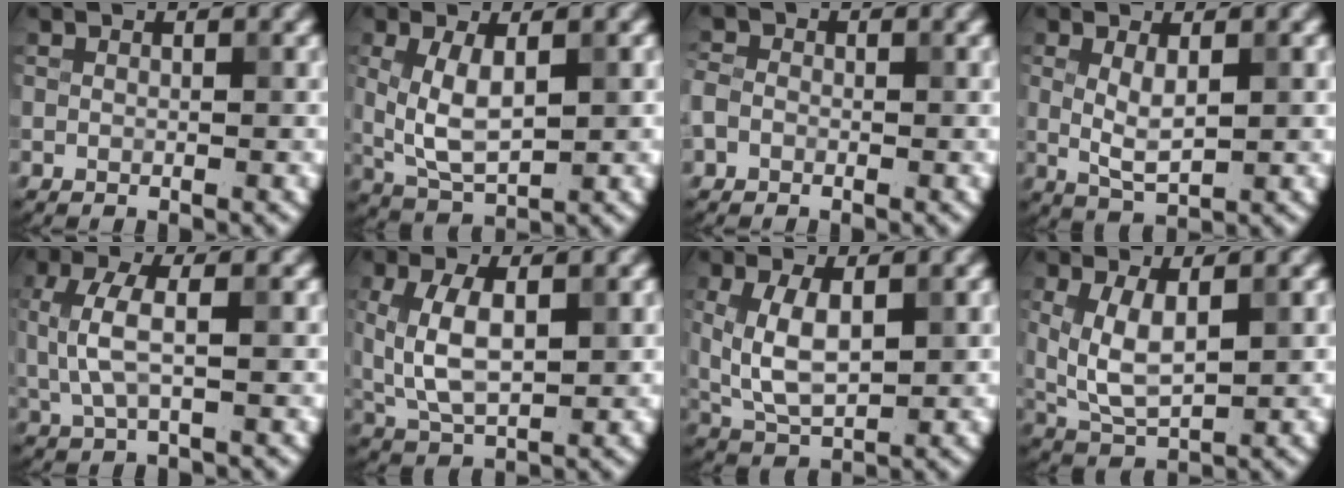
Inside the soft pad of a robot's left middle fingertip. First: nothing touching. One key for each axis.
{"total": 4.9, "fx": 0.6, "fy": 2.1, "fz": 4.4, "tx": -0.090, "ty": -0.002, "tz": 0.017}
{"total": 1.8, "fx": -0.7, "fy": 1.5, "fz": 0.7, "tx": -0.010, "ty": 0.000, "tz": -0.019}
{"total": 2.8, "fx": 0.5, "fy": 1.0, "fz": 2.6, "tx": -0.053, "ty": -0.005, "tz": 0.013}
{"total": 3.9, "fx": 0.3, "fy": 1.3, "fz": 3.6, "tx": -0.084, "ty": 0.004, "tz": 0.007}
{"total": 5.7, "fx": 0.8, "fy": 2.6, "fz": 5.0, "tx": -0.110, "ty": 0.002, "tz": 0.018}
{"total": 5.1, "fx": 0.8, "fy": 2.4, "fz": 4.4, "tx": -0.093, "ty": 0.001, "tz": 0.020}
{"total": 4.6, "fx": 0.9, "fy": 2.0, "fz": 4.1, "tx": -0.088, "ty": -0.004, "tz": 0.024}